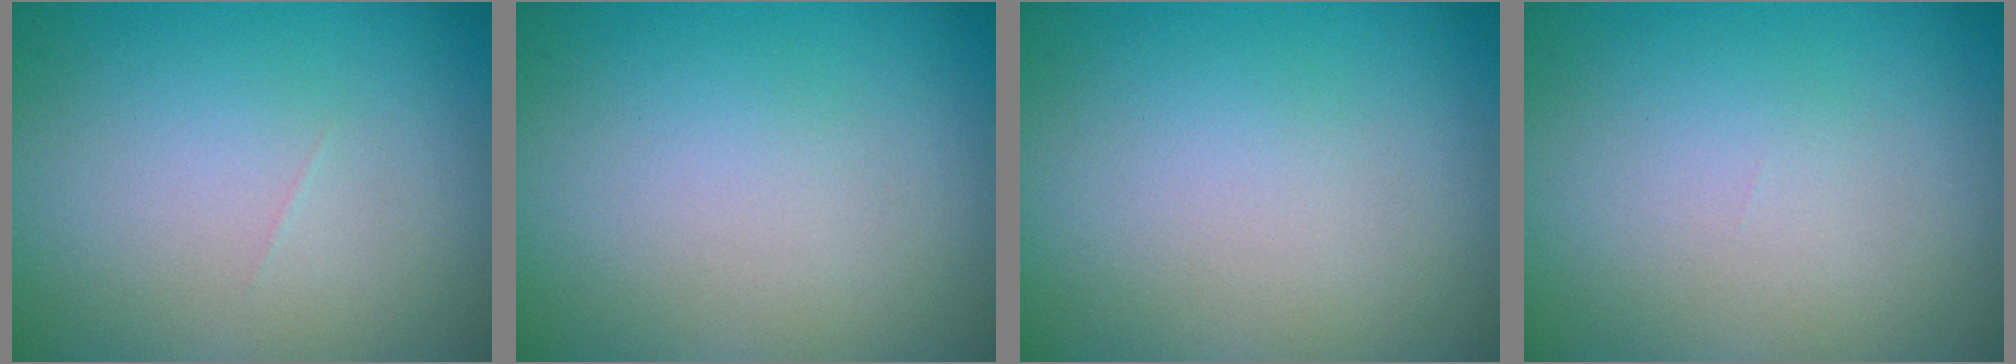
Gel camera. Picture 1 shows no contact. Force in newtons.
{"total": 0.0}
{"total": 0.0}
{"total": 0.0}